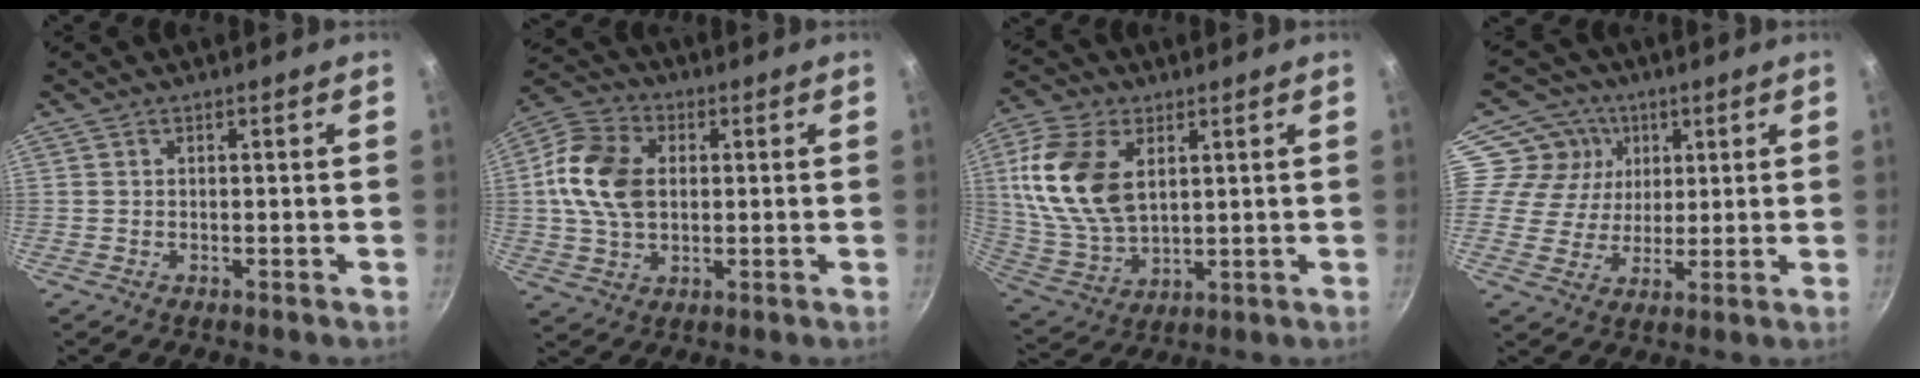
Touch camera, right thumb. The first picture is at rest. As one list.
[{"total": 13.4, "force": [1.4, 9.5, 9.4], "torque": [-0.159, 0.011, 0.014]}, {"total": 16.5, "force": [4.5, 10.0, 12.3], "torque": [-0.230, -0.013, 0.097]}, {"total": 9.3, "force": [3.6, 8.3, 2.2], "torque": [0.006, -0.022, 0.048]}]